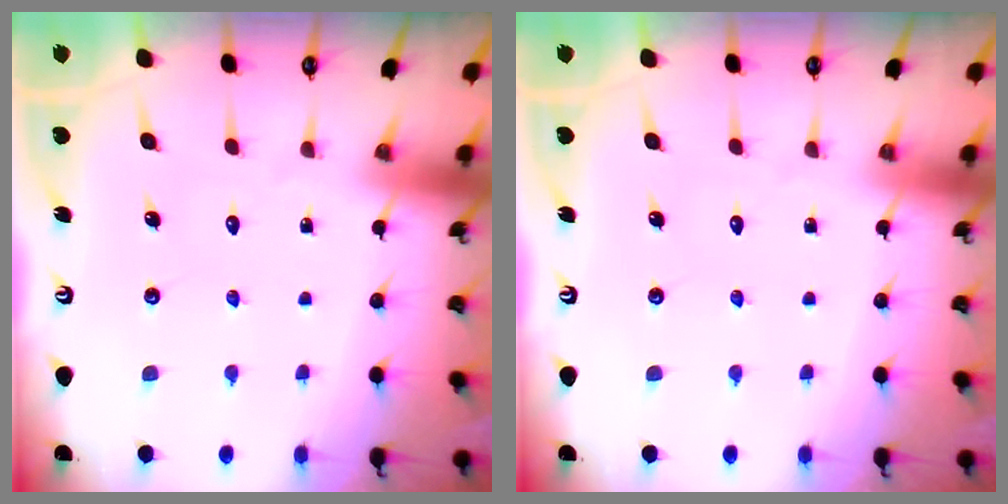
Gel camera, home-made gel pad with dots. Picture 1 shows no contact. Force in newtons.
{"total": 0.0}